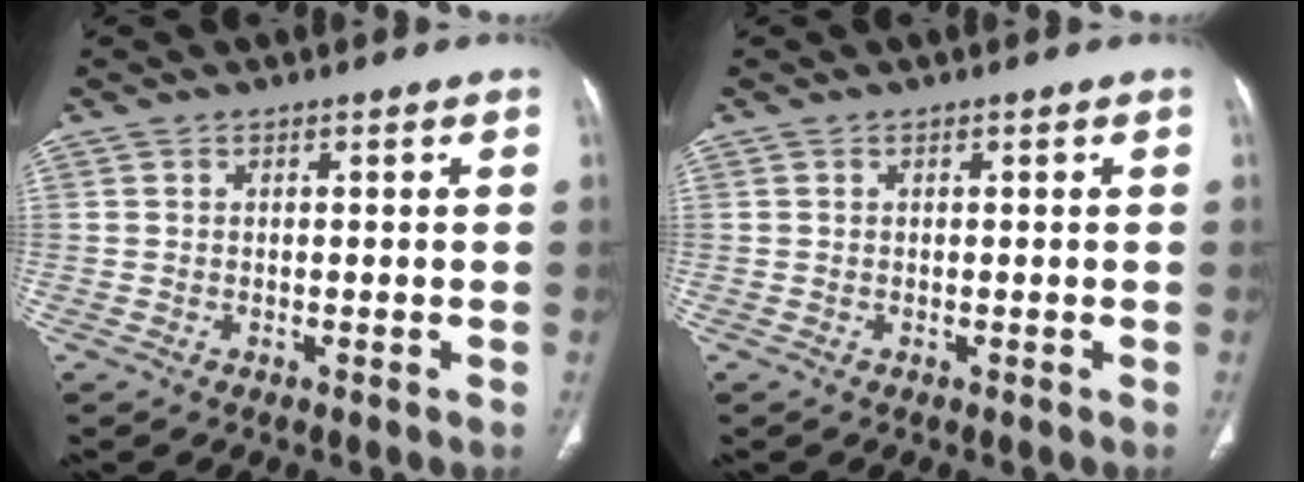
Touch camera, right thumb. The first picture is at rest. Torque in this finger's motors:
{"motor_torque": [0.03, 0.03, 0.00, 0.00, 0.00]}